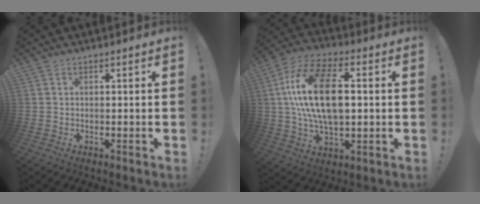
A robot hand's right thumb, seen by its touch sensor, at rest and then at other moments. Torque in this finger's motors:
{"motor_torque": [1.02, 3.02, 1.17, 0.91, 0.55]}